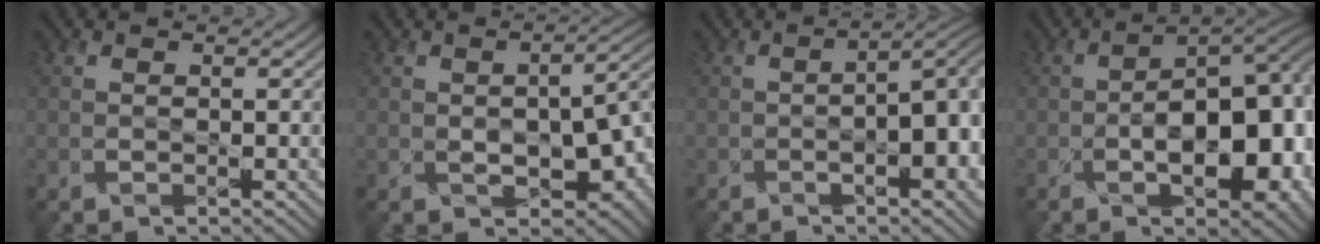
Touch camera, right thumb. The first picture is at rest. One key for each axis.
{"total": 13.1, "fx": -2.3, "fy": 7.3, "fz": 10.6, "tx": -0.131, "ty": -0.018, "tz": -0.021}
{"total": 8.4, "fx": -1.3, "fy": 2.7, "fz": 7.9, "tx": -0.097, "ty": -0.005, "tz": -0.023}
{"total": 12.9, "fx": -3.0, "fy": 5.8, "fz": 11.1, "tx": -0.151, "ty": -0.013, "tz": -0.041}